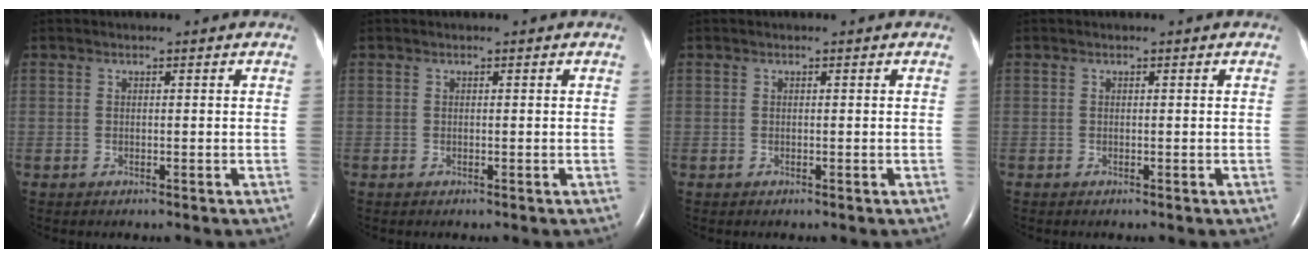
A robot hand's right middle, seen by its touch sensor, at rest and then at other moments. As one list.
[{"total": 0.0}, {"total": 0.0}, {"total": 0.0}]